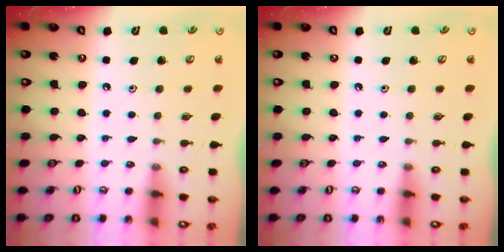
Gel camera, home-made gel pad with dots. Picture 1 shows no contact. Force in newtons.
{"total": 0.0}